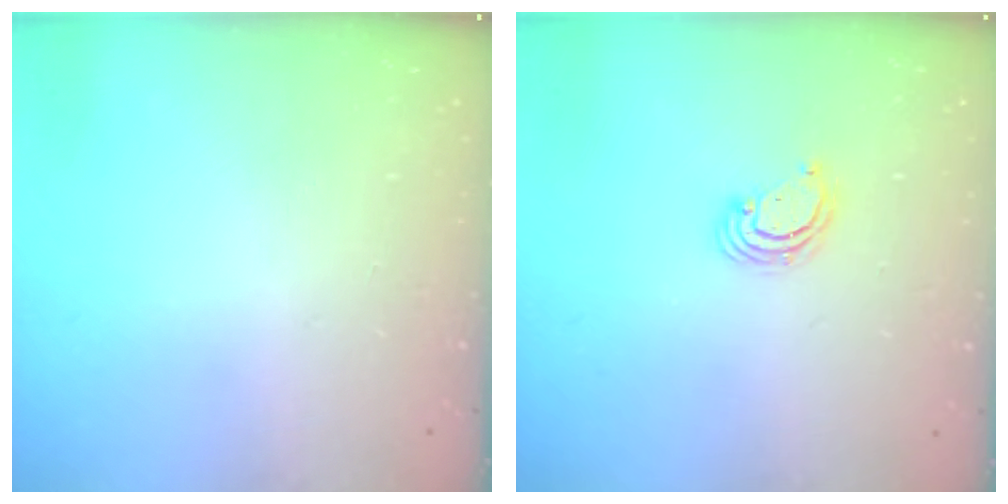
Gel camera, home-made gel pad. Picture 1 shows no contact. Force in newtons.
{"total": 3.3, "press": 3.3, "slide": 0.4}